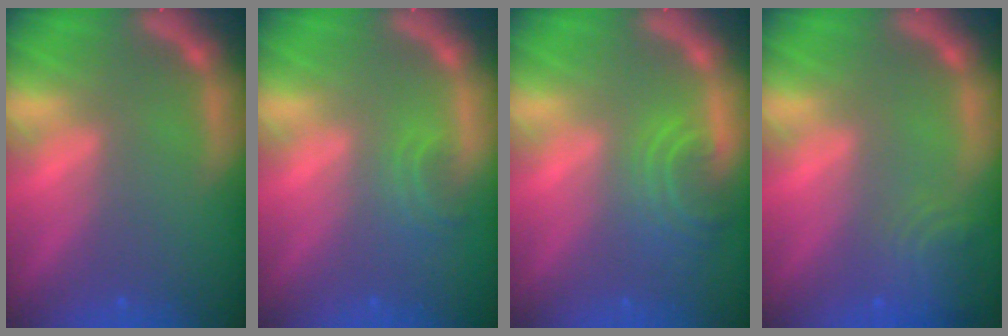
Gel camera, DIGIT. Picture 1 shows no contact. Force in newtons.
{"total": 1.9}
{"total": 4.0}
{"total": 4.0}